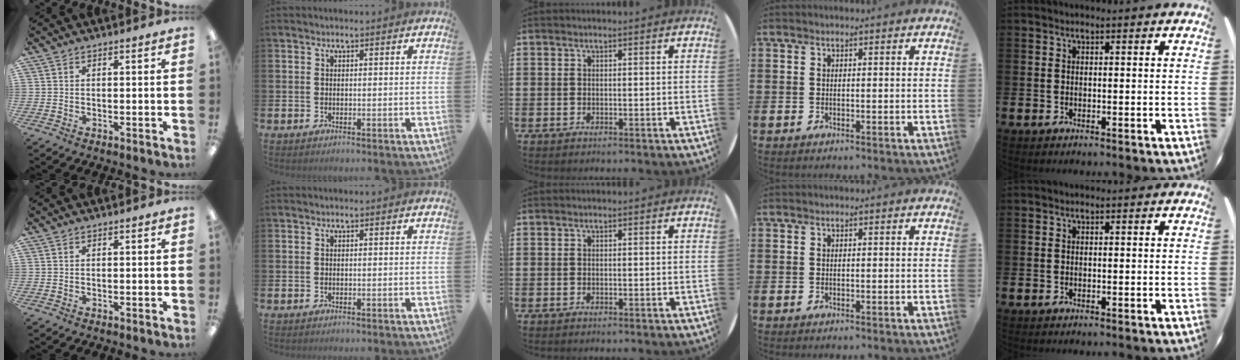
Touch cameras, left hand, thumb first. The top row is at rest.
{}